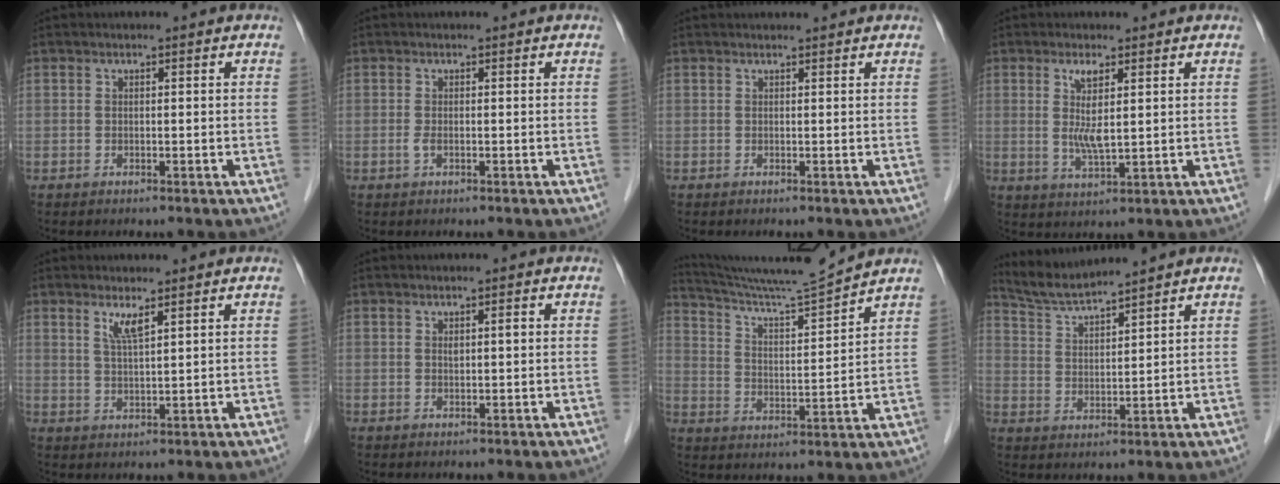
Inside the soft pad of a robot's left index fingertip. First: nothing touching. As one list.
[{"total": 0.8, "force": [-0.3, 0.2, 0.7], "torque": [-0.019, -0.003, -0.005]}, {"total": 2.0, "force": [2.0, 0.2, 0.4], "torque": [-0.008, 0.018, 0.029]}, {"total": 4.7, "force": [1.2, 0.4, 4.5], "torque": [-0.090, -0.008, 0.026]}, {"total": 2.8, "force": [1.8, -0.1, 2.2], "torque": [-0.047, -0.007, 0.039]}, {"total": 1.2, "force": [0.3, 0.3, 1.1], "torque": [-0.021, 0.005, 0.006]}, {"total": 12.2, "force": [11.6, -2.4, 2.8], "torque": [-0.058, -0.024, 0.201]}, {"total": 6.4, "force": [6.2, -1.0, 1.3], "torque": [-0.040, 0.007, 0.128]}]